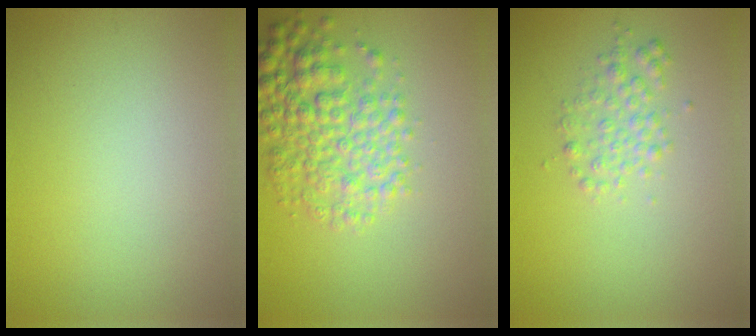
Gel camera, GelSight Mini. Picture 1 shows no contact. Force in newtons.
{"total": 5.5, "press": 5.5, "slide": 0.1}
{"total": 2.0, "press": 2.0, "slide": 0.0}